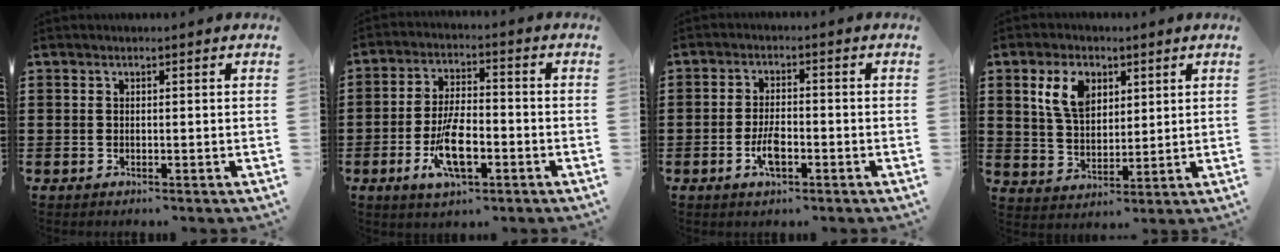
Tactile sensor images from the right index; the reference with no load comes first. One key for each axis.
{"total": 8.8, "fx": -3.2, "fy": 3.4, "fz": 7.4, "tx": -0.152, "ty": -0.006, "tz": -0.057}
{"total": 4.3, "fx": -1.6, "fy": 1.8, "fz": 3.6, "tx": -0.076, "ty": 0.001, "tz": -0.031}
{"total": 7.1, "fx": 3.2, "fy": 4.4, "fz": 4.6, "tx": -0.100, "ty": 0.013, "tz": 0.056}